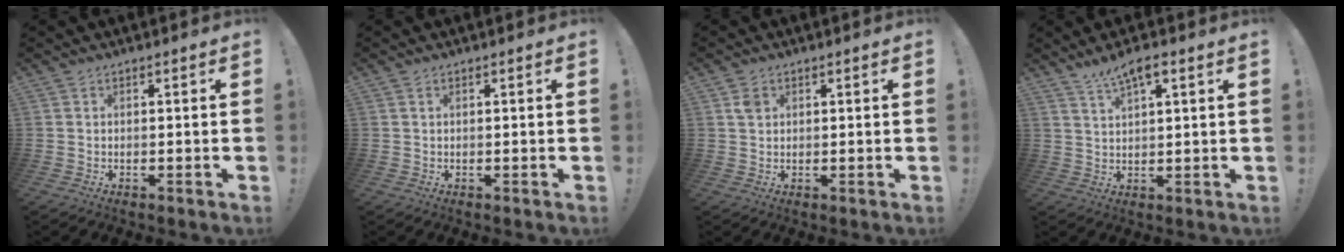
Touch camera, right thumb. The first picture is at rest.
{"total": 0.6, "force": [0.2, 0.1, 0.5], "torque": [-0.008, 0.000, 0.003]}
{"total": 2.3, "force": [1.2, 1.7, 1.0], "torque": [-0.010, -0.003, 0.021]}
{"total": 6.2, "force": [4.1, 1.4, 4.5], "torque": [-0.081, -0.015, 0.071]}